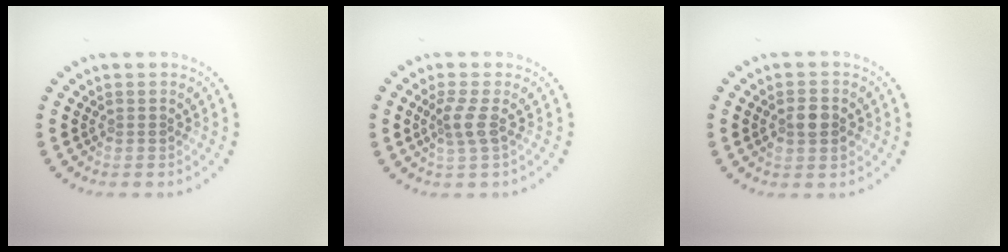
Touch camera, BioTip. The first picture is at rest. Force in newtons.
{"total": 1.9, "press": 1.5, "slide": 1.2}
{"total": 2.4, "press": 2.4, "slide": 0.4}